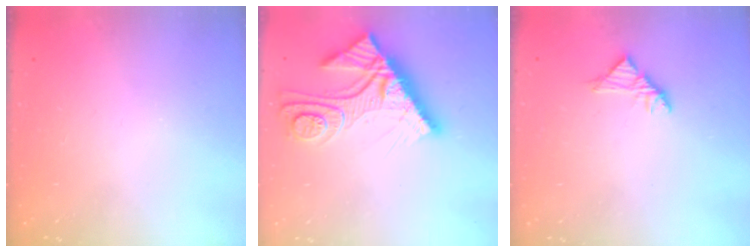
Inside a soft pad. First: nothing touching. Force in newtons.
{"total": 15.3, "press": 15.3, "slide": 1.4}
{"total": 3.5, "press": 3.4, "slide": 0.9}